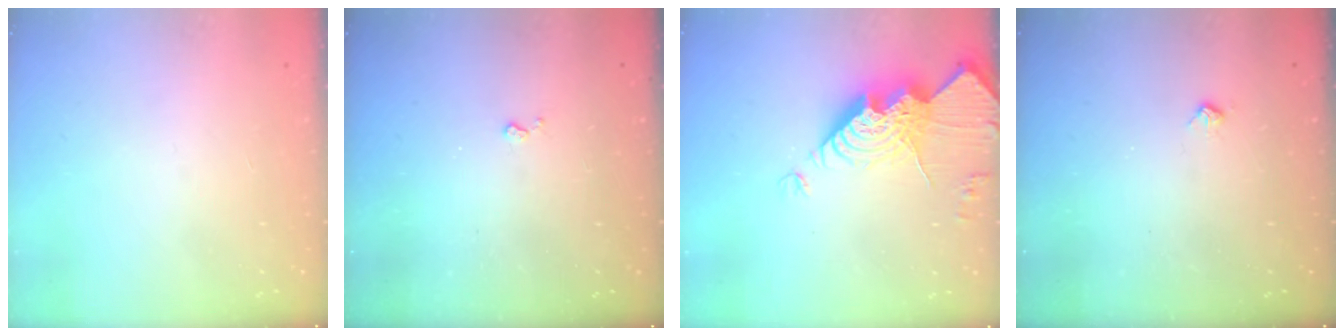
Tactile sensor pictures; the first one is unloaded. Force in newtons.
{"total": 2.9, "press": 2.8, "slide": 0.5}
{"total": 16.2, "press": 16.1, "slide": 1.4}
{"total": 3.4, "press": 3.4, "slide": 0.5}